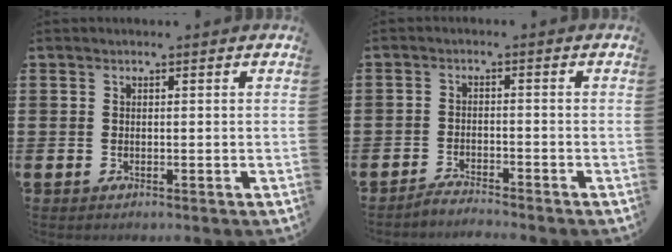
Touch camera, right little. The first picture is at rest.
{"total": 2.1, "force": [-2.1, -0.2, 0.0], "torque": [-0.003, 0.004, -0.044]}